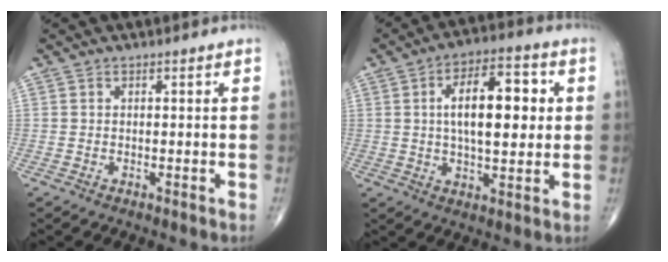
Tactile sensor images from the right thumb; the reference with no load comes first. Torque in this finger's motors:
{"motor_torque": [0.03, 0.54, 0.90, 0.12, 0.15]}